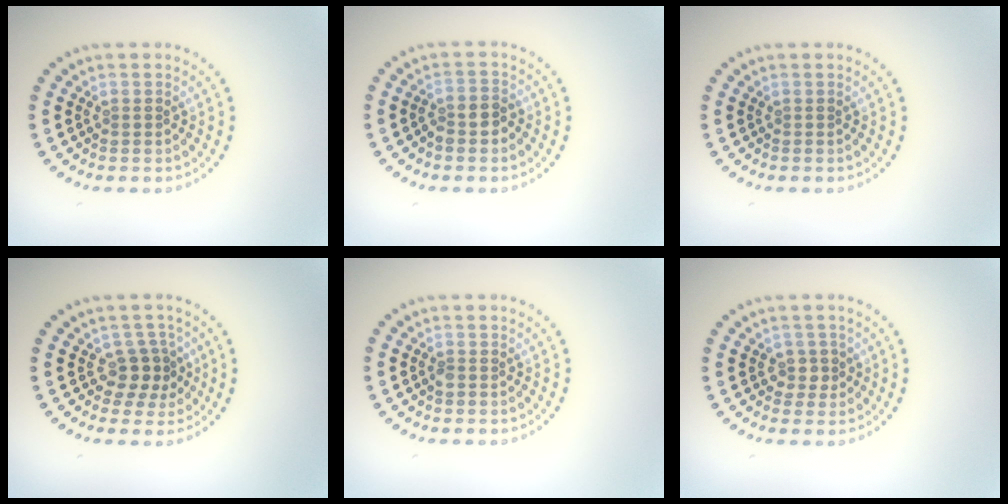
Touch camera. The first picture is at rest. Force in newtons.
{"total": 2.1, "press": 1.8, "slide": 1.1}
{"total": 0.0}
{"total": 2.6, "press": 2.2, "slide": 1.4}
{"total": 0.6, "press": 0.6, "slide": 0.2}
{"total": 1.6, "press": 1.4, "slide": 0.7}